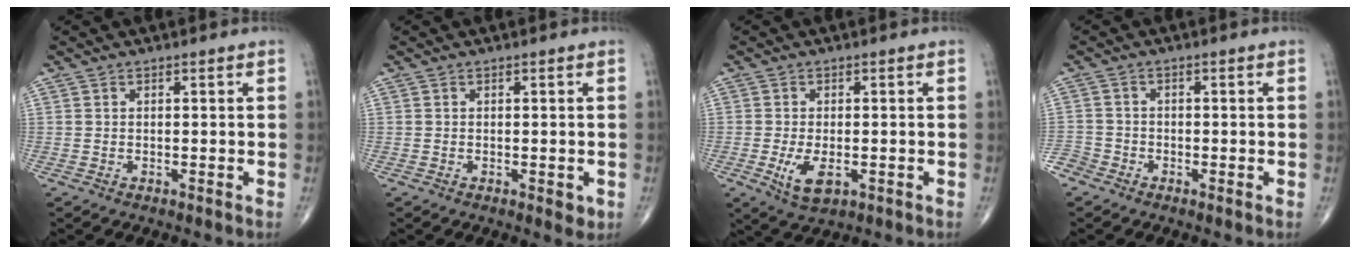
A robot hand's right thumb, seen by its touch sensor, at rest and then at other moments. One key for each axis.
{"total": 1.8, "fx": -0.5, "fy": 0.9, "fz": 1.5, "tx": -0.010, "ty": -0.001, "tz": -0.006}
{"total": 5.4, "fx": -1.5, "fy": 2.7, "fz": 4.4, "tx": -0.081, "ty": -0.008, "tz": -0.021}
{"total": 3.0, "fx": -2.2, "fy": 2.0, "fz": 0.4, "tx": -0.001, "ty": 0.005, "tz": -0.053}